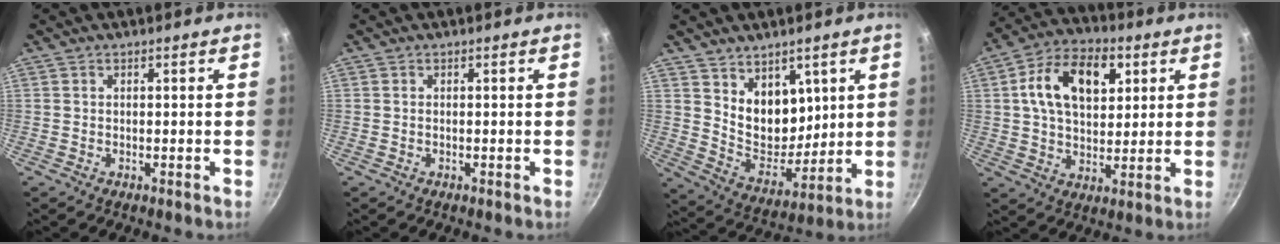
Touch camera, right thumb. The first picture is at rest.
{"total": 0.0}
{"total": 11.0, "force": [4.8, 7.6, 6.4], "torque": [-0.058, -0.046, 0.104]}
{"total": 15.3, "force": [4.4, 9.5, 11.1], "torque": [-0.166, 0.002, 0.073]}